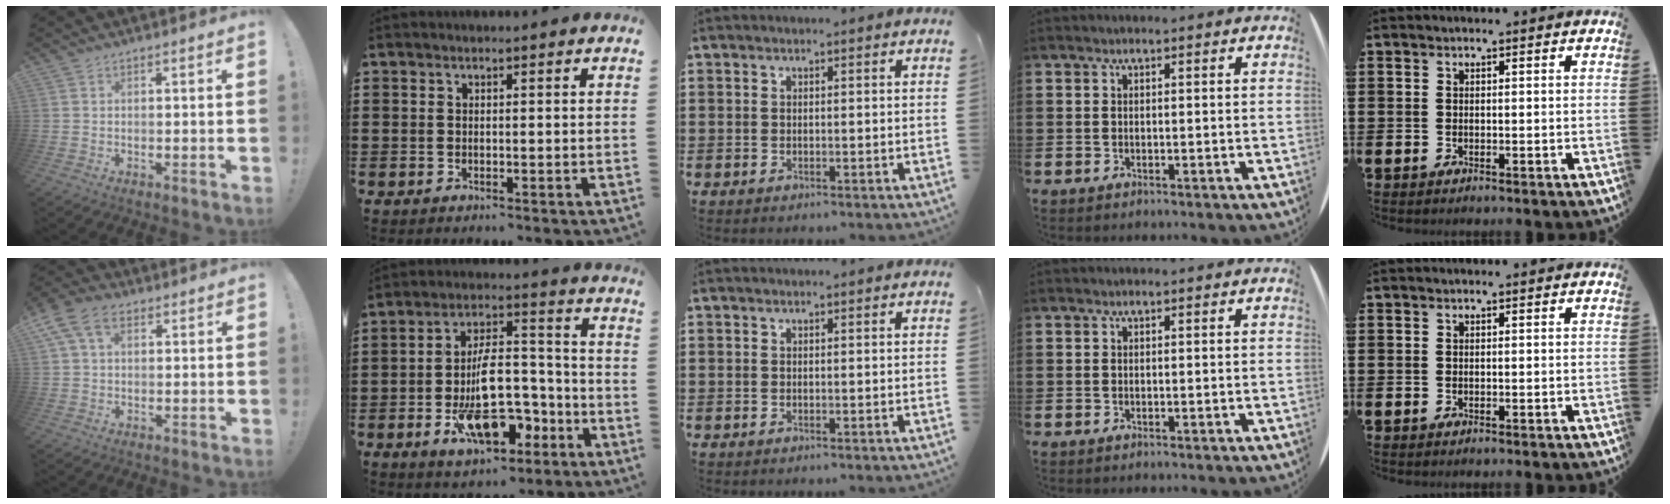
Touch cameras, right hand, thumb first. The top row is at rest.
{"thumb": {"total": 8.2, "force": [3.3, 5.3, 5.4], "torque": [-0.108, 0.006, 0.066]}, "index": {"total": 12.9, "force": [-4.6, 6.1, 10.4], "torque": [-0.169, 0.013, -0.076]}}